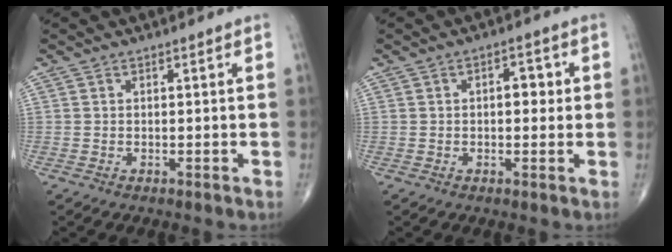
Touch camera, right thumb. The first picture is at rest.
{"total": 3.7, "force": [0.4, 2.1, 3.0], "torque": [-0.025, 0.003, 0.001]}